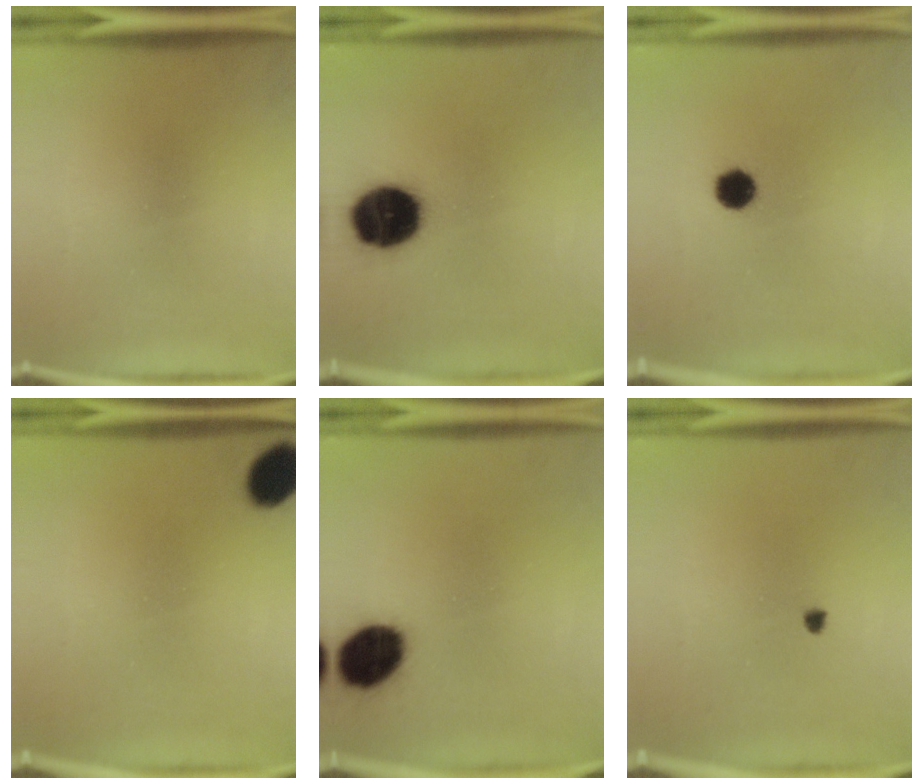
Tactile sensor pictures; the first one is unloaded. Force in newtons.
{"total": 16.1}
{"total": 5.1}
{"total": 8.0}
{"total": 11.9}
{"total": 1.0}